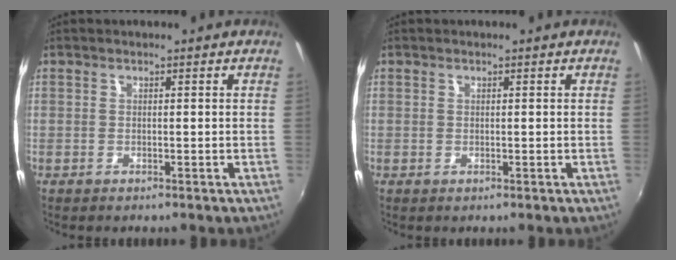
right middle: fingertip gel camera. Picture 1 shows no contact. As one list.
[{"total": 0.0}]